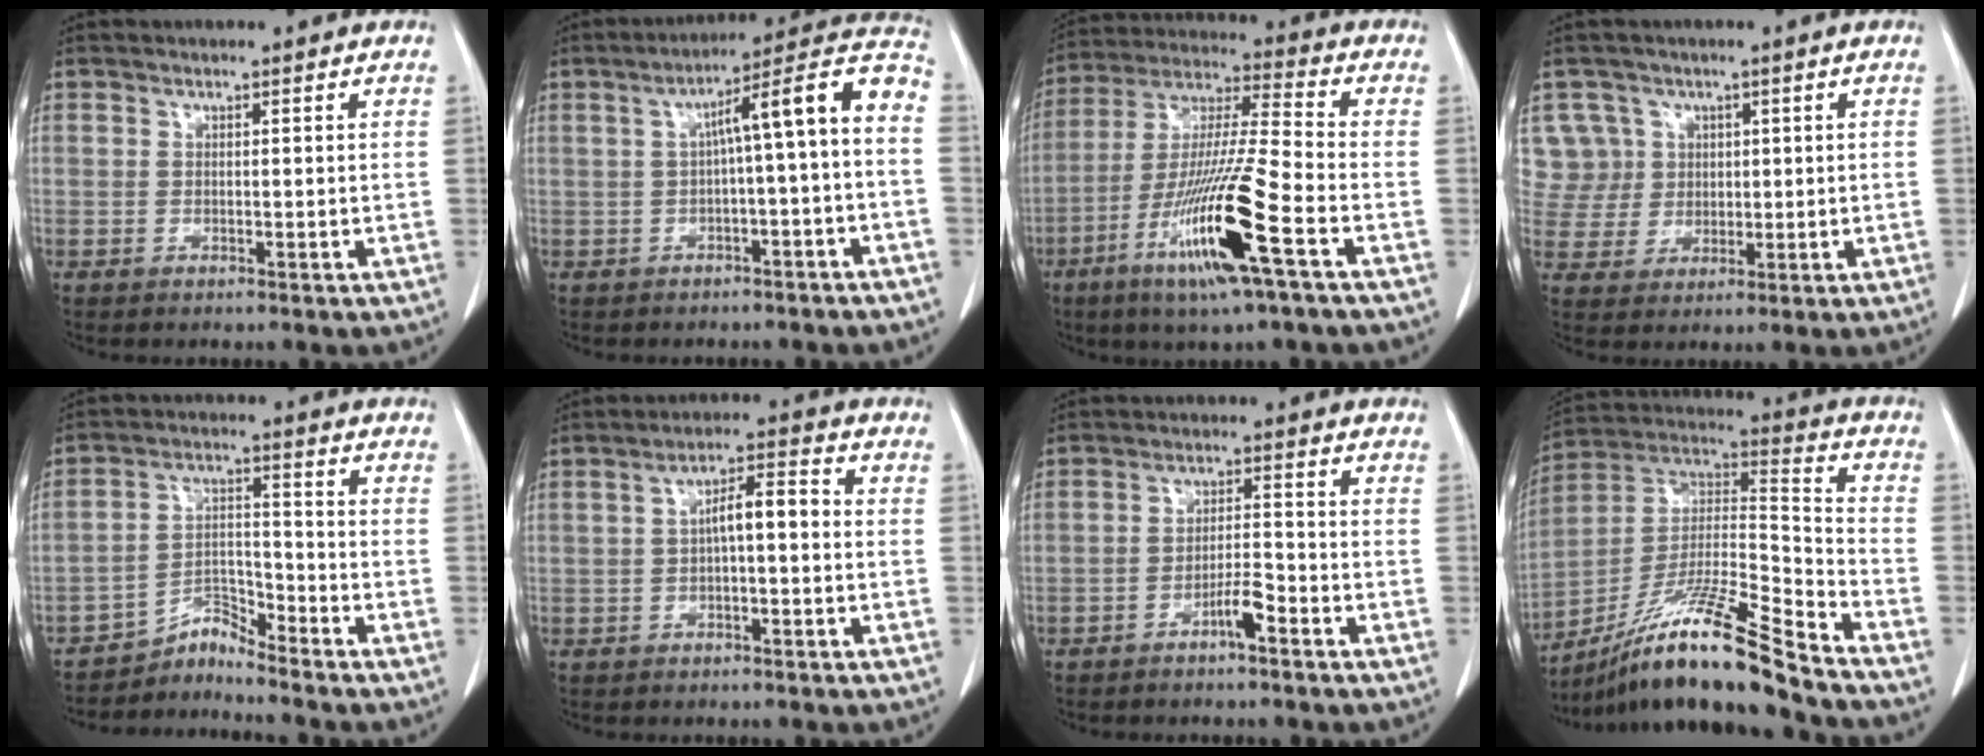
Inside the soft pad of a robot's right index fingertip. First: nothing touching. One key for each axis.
{"total": 11.3, "fx": -0.5, "fy": 0.6, "fz": 11.3, "tx": -0.159, "ty": 0.043, "tz": -0.011}
{"total": 16.9, "fx": -7.3, "fy": -0.1, "fz": 15.2, "tx": -0.313, "ty": -0.023, "tz": -0.135}
{"total": 6.7, "fx": 2.5, "fy": 6.2, "fz": -0.3, "tx": 0.018, "ty": 0.021, "tz": 0.059}
{"total": 4.5, "fx": -4.5, "fy": -0.2, "fz": -0.7, "tx": 0.016, "ty": 0.017, "tz": -0.077}
{"total": 5.1, "fx": -0.2, "fy": 1.4, "fz": 4.9, "tx": -0.084, "ty": 0.024, "tz": -0.006}
{"total": 3.7, "fx": -2.4, "fy": 0.2, "fz": 2.7, "tx": -0.048, "ty": 0.007, "tz": -0.042}
{"total": 20.1, "fx": -15.7, "fy": -0.4, "fz": 12.5, "tx": -0.243, "ty": -0.008, "tz": -0.288}